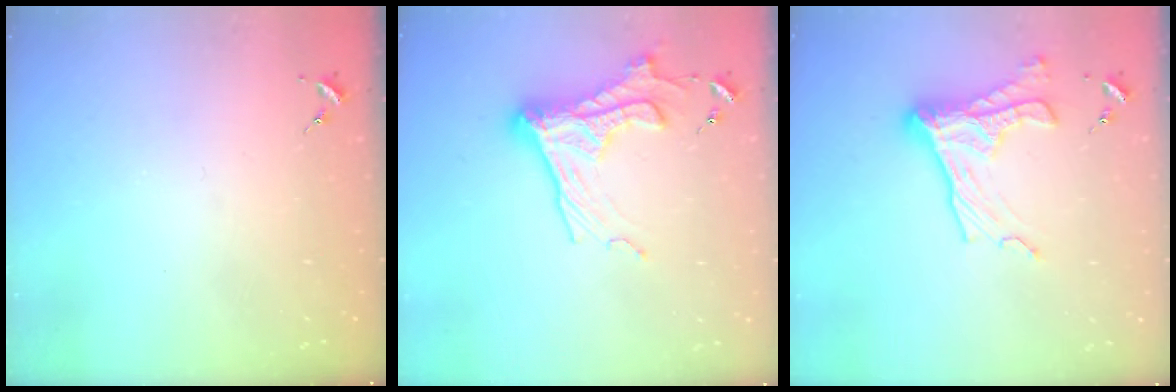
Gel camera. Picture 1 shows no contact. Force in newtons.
{"total": 17.0, "press": 16.9, "slide": 1.4}
{"total": 16.0, "press": 15.9, "slide": 1.6}